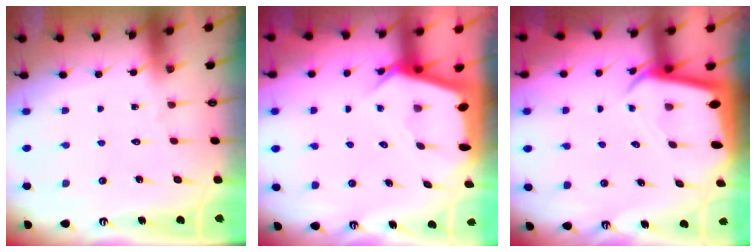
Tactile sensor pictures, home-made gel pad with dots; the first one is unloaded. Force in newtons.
{"total": 4.4, "press": 4.4, "slide": 0.5}
{"total": 2.8, "press": 2.8, "slide": 0.1}